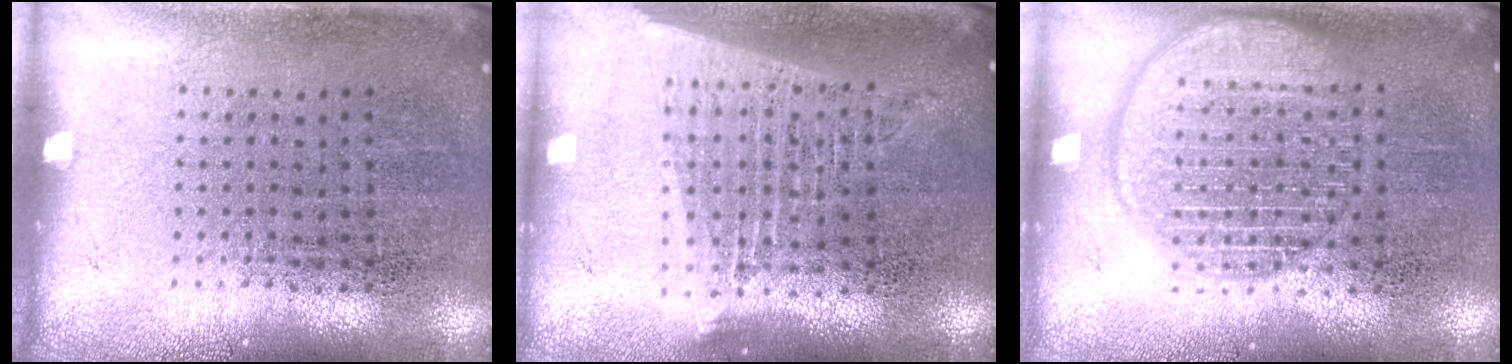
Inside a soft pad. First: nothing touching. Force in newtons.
{"total": 1.7, "press": 1.6, "slide": 0.8}
{"total": 2.9, "press": 2.9, "slide": 0.4}